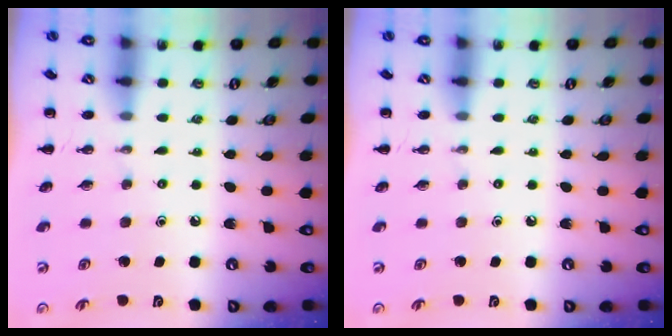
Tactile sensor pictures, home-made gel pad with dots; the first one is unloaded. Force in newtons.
{"total": 0.0}